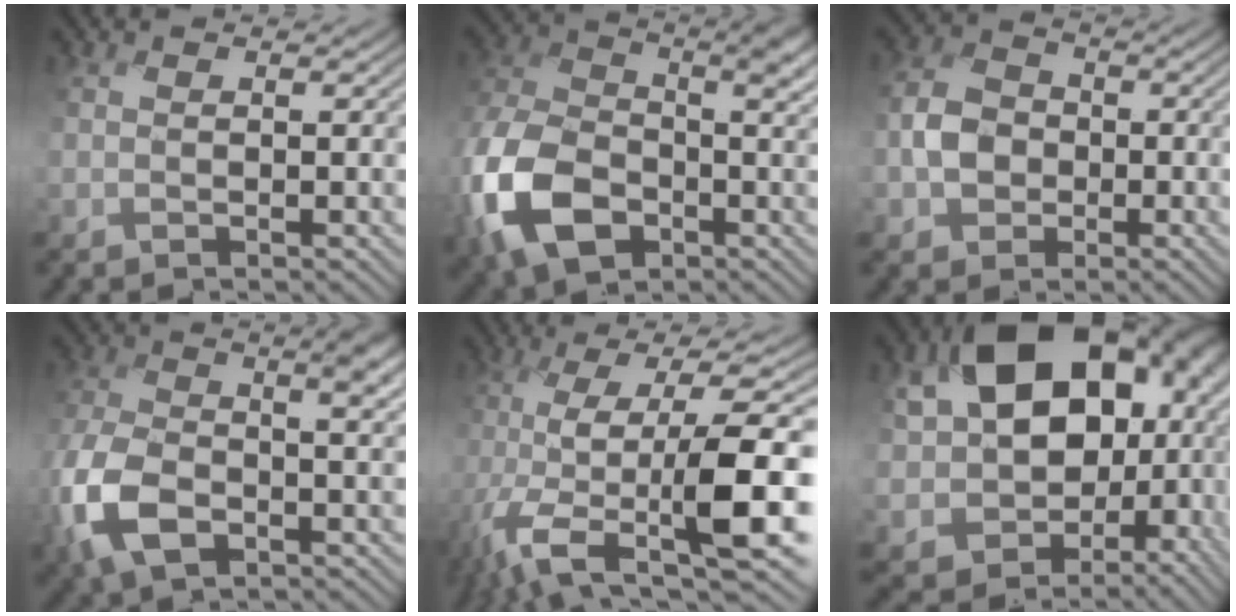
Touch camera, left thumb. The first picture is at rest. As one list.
[{"total": 14.5, "force": [-5.5, 9.4, 9.6], "torque": [-0.251, -0.036, -0.112]}, {"total": 5.0, "force": [-1.9, 4.1, 2.2], "torque": [-0.044, 0.002, -0.053]}, {"total": 10.8, "force": [-3.3, 6.2, 8.3], "torque": [-0.206, -0.028, -0.063]}, {"total": 15.8, "force": [-6.2, 5.7, 13.3], "torque": [-0.259, -0.014, -0.111]}, {"total": 20.0, "force": [3.6, 14.4, 13.4], "torque": [-0.249, -0.032, 0.111]}]